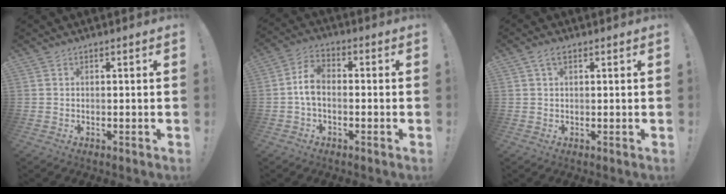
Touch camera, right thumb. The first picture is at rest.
{"total": 6.8, "force": [-0.7, 4.1, 5.4], "torque": [-0.104, 0.006, -0.008]}
{"total": 3.0, "force": [1.4, 1.6, 2.1], "torque": [-0.038, 0.003, 0.024]}